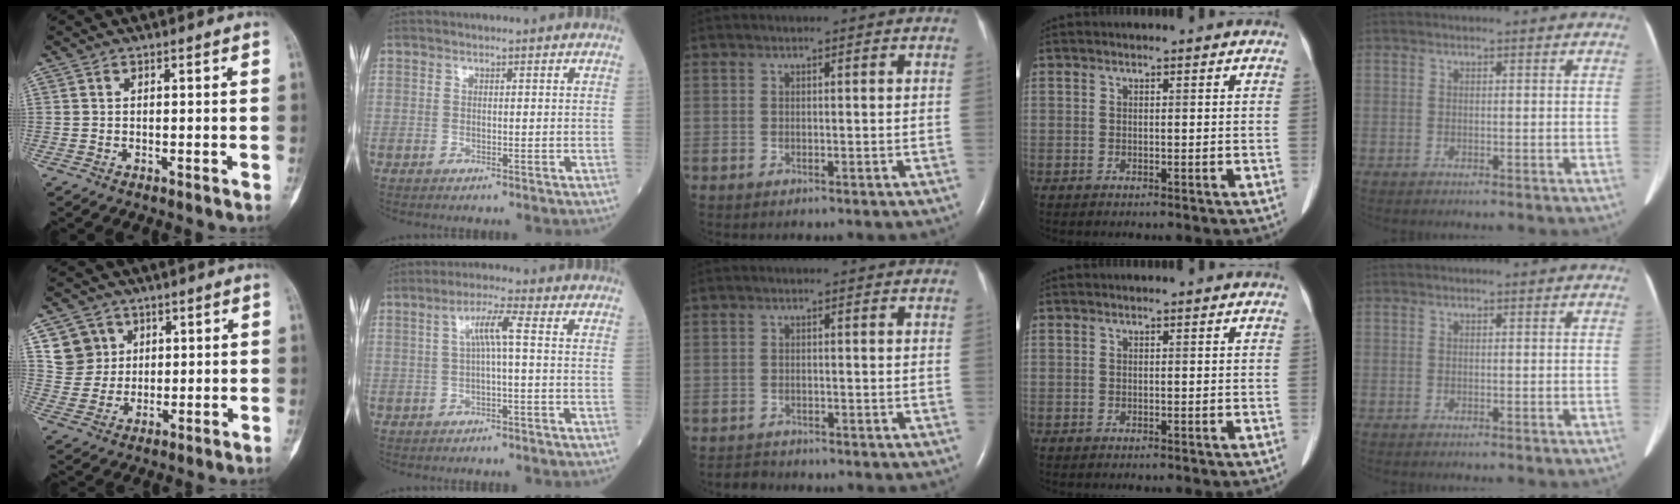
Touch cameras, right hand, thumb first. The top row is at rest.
{"thumb": {"total": 7.0, "force": [2.8, 6.3, 0.9], "torque": [0.013, -0.014, 0.055]}, "index": {"total": 4.4, "force": [0.4, 0.1, 4.4], "torque": [-0.082, 0.016, 0.009]}, "middle": {"total": 1.7, "force": [-1.6, 0.4, -0.4], "torque": [0.002, -0.006, -0.027]}}